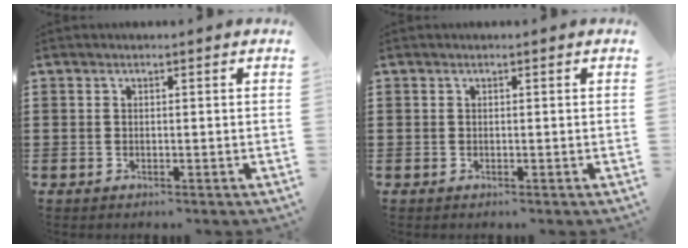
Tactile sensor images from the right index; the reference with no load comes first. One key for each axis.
{"total": 0.0}